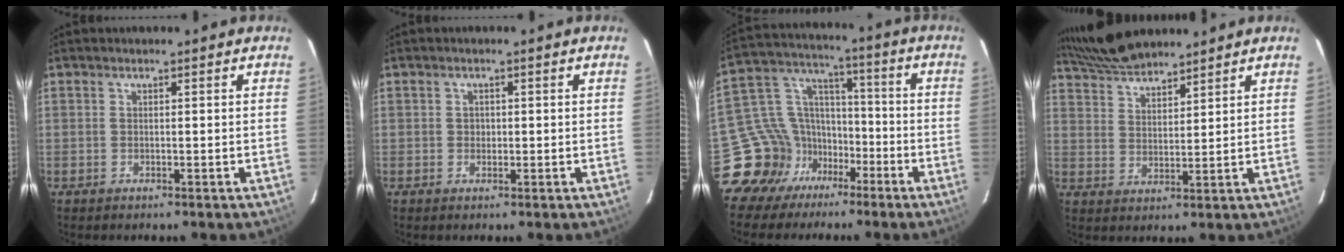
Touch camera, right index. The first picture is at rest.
{"total": 1.0, "force": [-0.1, 1.0, 0.1], "torque": [0.002, 0.002, -0.001]}
{"total": 13.3, "force": [-7.9, 10.4, 2.8], "torque": [-0.071, 0.058, -0.132]}
{"total": 9.2, "force": [8.4, 1.6, 3.2], "torque": [-0.075, 0.022, 0.155]}